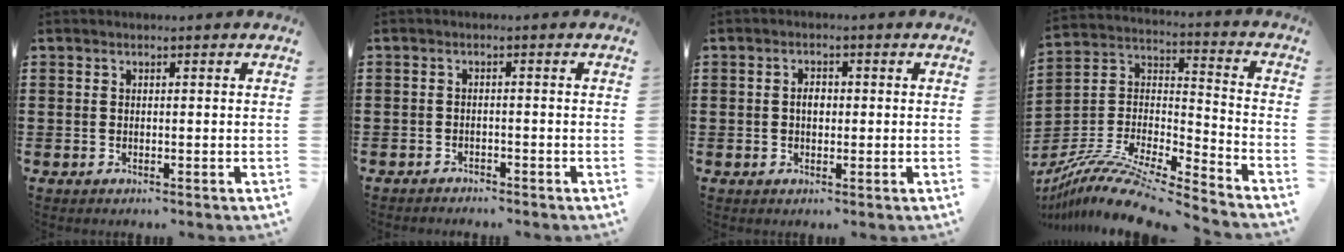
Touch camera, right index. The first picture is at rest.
{"total": 1.3, "force": [-1.3, 0.3, -0.1], "torque": [-0.004, 0.002, -0.028]}
{"total": 2.1, "force": [0.0, 1.1, 1.8], "torque": [-0.036, 0.005, -0.002]}
{"total": 11.8, "force": [-10.2, 1.5, 5.6], "torque": [-0.113, 0.015, -0.205]}